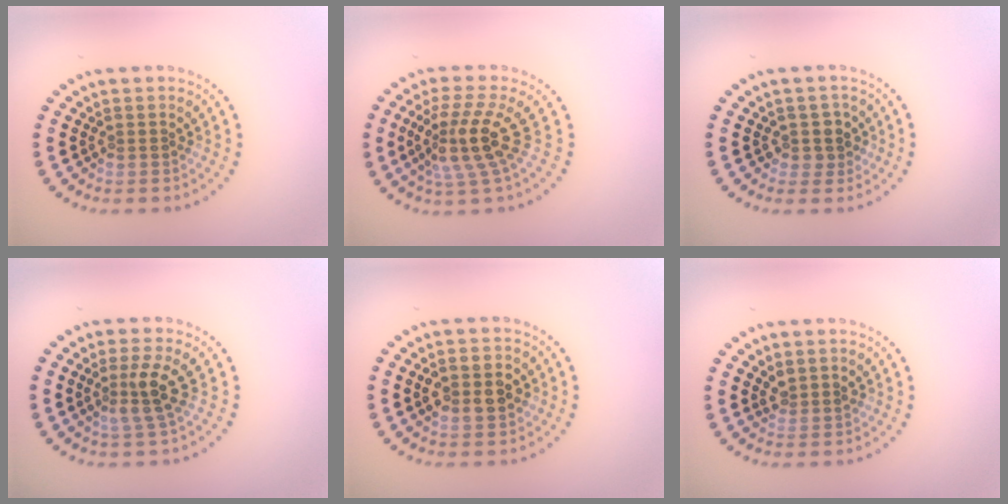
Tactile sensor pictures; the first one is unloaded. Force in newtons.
{"total": 4.4, "press": 3.3, "slide": 3.0}
{"total": 1.9, "press": 1.7, "slide": 0.9}
{"total": 3.0, "press": 2.5, "slide": 1.6}
{"total": 3.8, "press": 3.7, "slide": 0.2}
{"total": 1.3, "press": 1.1, "slide": 0.7}